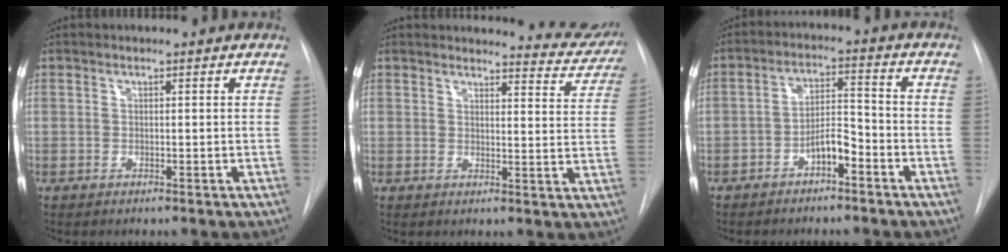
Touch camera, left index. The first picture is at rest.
{"total": 9.4, "force": [9.3, 1.5, 0.9], "torque": [0.015, -0.049, 0.079]}
{"total": 5.1, "force": [-3.3, 1.7, 3.5], "torque": [-0.065, 0.014, -0.055]}